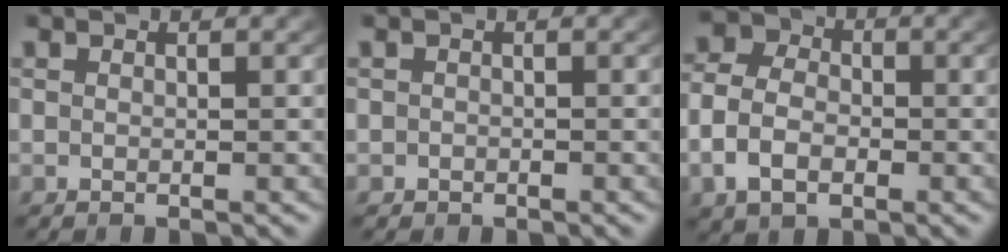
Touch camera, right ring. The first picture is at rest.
{"total": 1.0, "force": [-0.5, 0.9, -0.1], "torque": [-0.005, -0.014, -0.002]}
{"total": 5.9, "force": [-1.1, 4.9, 3.2], "torque": [-0.064, -0.011, -0.019]}